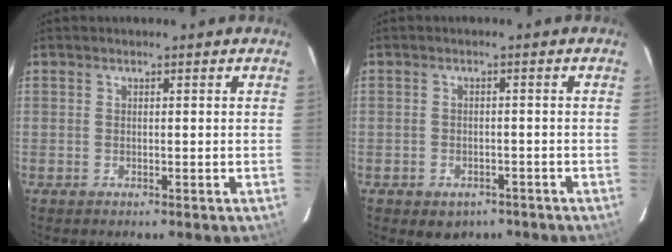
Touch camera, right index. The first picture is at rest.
{"total": 5.4, "force": [-3.4, 3.7, 1.8], "torque": [-0.038, 0.002, -0.034]}